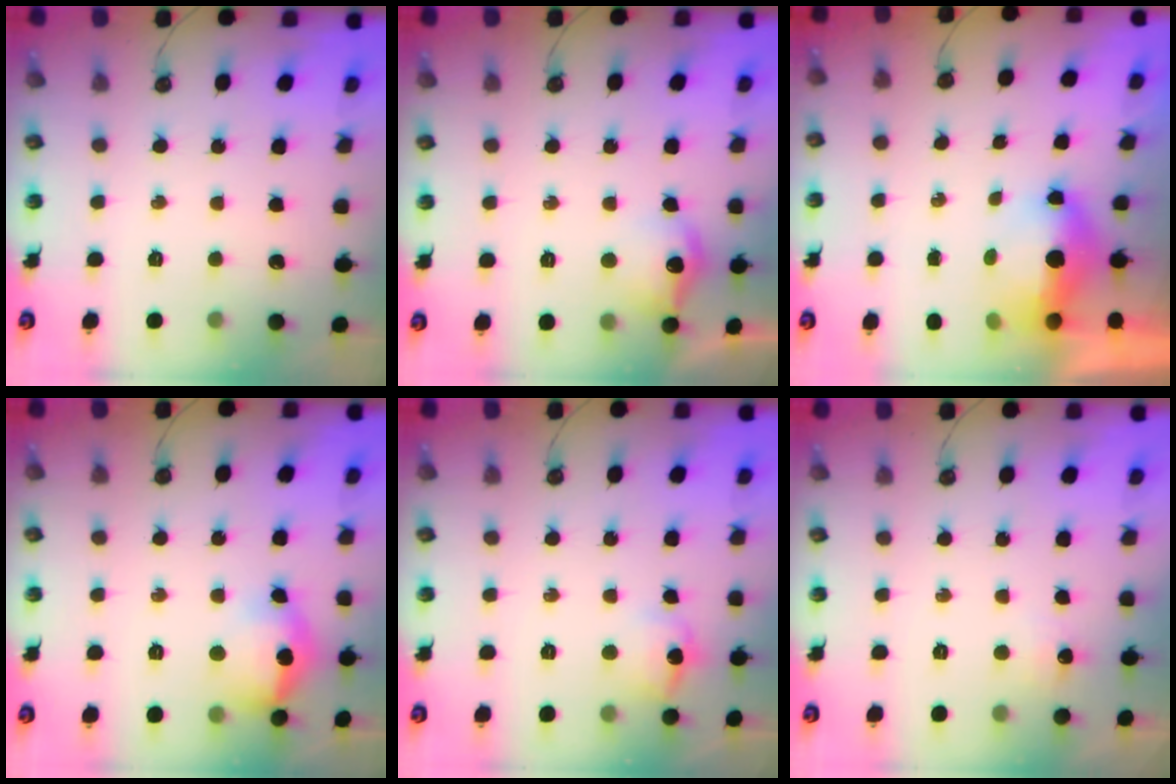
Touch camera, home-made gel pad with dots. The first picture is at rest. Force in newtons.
{"total": 11.4, "press": 11.4, "slide": 0.9}
{"total": 6.4, "press": 6.3, "slide": 1.3}
{"total": 14.1, "press": 14.0, "slide": 1.9}
{"total": 9.0, "press": 9.0, "slide": 0.9}
{"total": 4.9, "press": 4.9, "slide": 0.7}